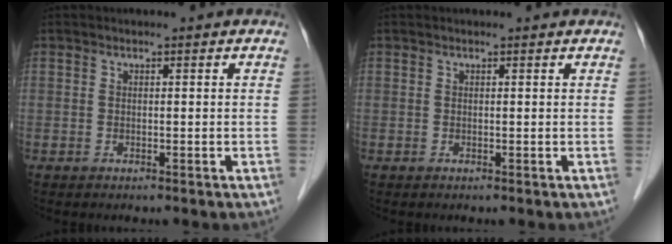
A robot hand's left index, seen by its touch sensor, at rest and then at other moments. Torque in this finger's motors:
{"motor_torque": [0.04, -0.05, -0.13, -0.06]}